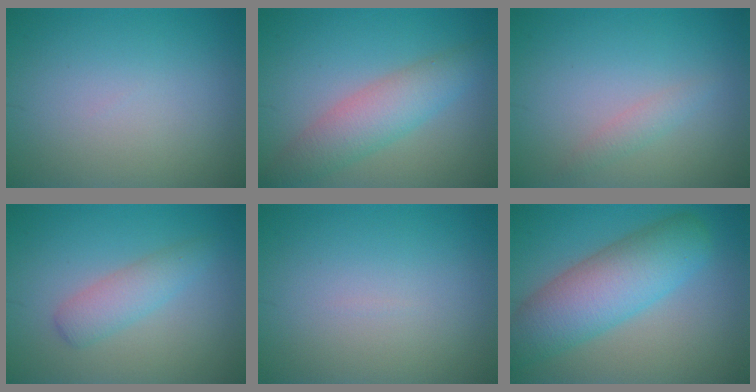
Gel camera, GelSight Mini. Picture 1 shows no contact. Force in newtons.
{"total": 4.5, "press": 4.5, "slide": 0.1}
{"total": 1.2, "press": 1.2, "slide": 0.0}
{"total": 2.6, "press": 2.6, "slide": 0.1}
{"total": 0.0}
{"total": 7.7, "press": 7.7, "slide": 0.2}